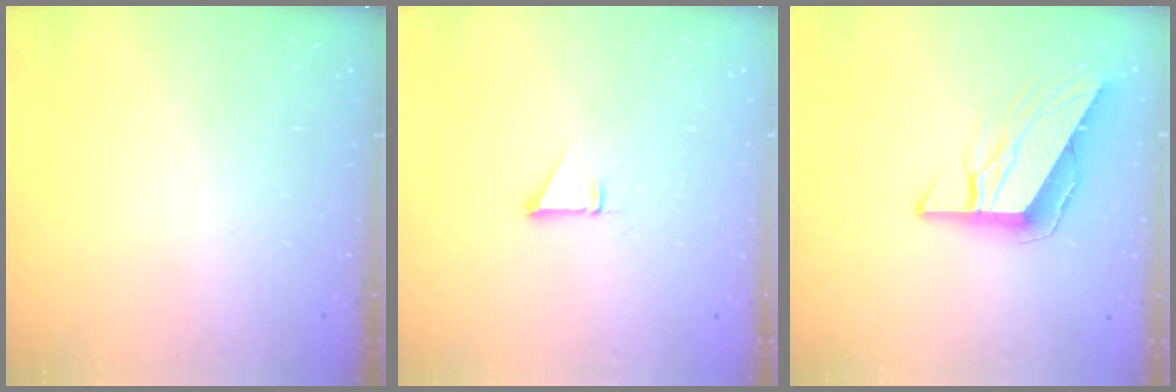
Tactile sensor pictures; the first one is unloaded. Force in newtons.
{"total": 0.9, "press": 0.9, "slide": 0.1}
{"total": 9.4, "press": 9.4, "slide": 1.0}